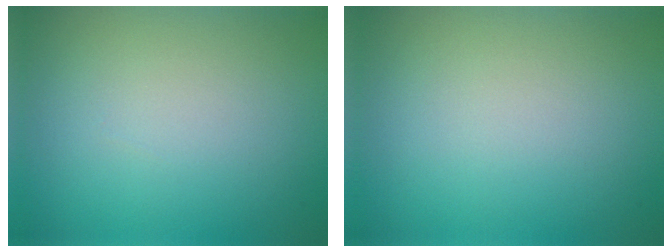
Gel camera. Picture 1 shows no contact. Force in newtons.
{"total": 0.0}